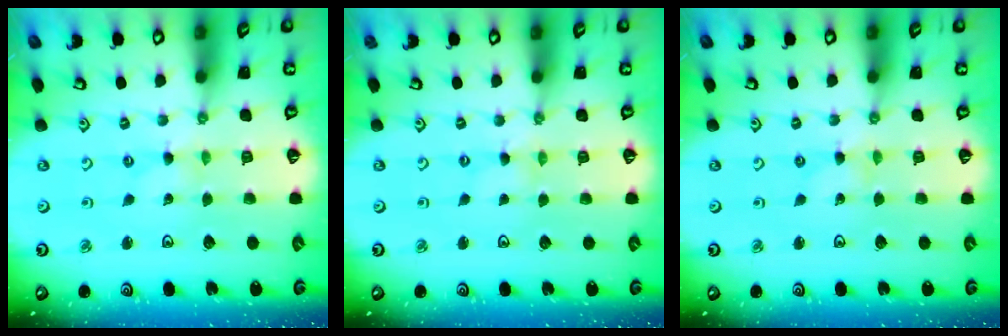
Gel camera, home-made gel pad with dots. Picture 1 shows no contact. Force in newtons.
{"total": 0.0}
{"total": 0.0}